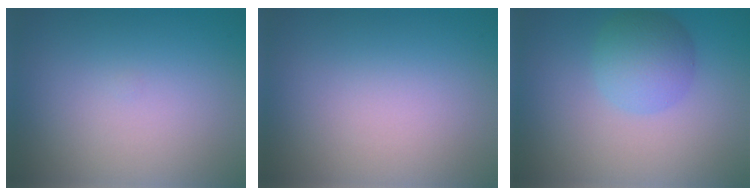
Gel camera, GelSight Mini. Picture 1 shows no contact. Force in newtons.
{"total": 0.0}
{"total": 3.7, "press": 3.7, "slide": 0.1}